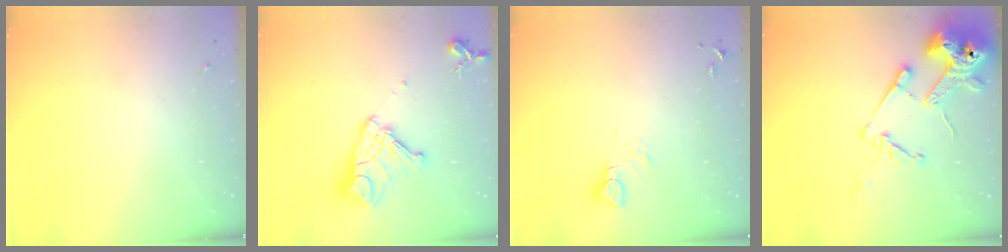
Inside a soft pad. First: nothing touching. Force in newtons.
{"total": 15.8, "press": 15.7, "slide": 1.7}
{"total": 3.7, "press": 3.7, "slide": 0.1}
{"total": 17.2, "press": 17.1, "slide": 2.1}